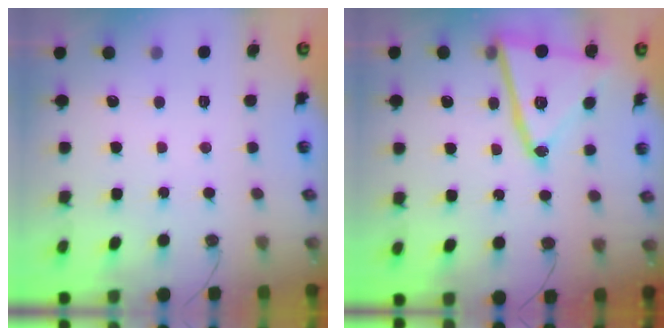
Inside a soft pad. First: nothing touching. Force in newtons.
{"total": 19.9, "press": 19.8, "slide": 1.5}